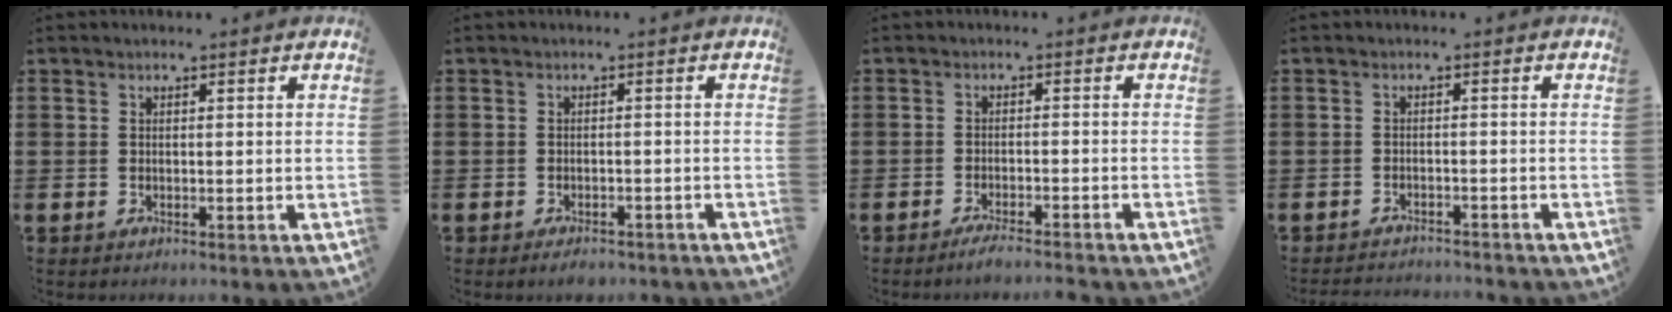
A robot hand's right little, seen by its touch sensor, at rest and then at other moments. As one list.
[{"total": 1.5, "force": [-1.3, 0.3, 0.5], "torque": [-0.012, -0.001, -0.027]}, {"total": 2.2, "force": [-1.9, 0.0, 1.0], "torque": [-0.016, 0.004, -0.037]}, {"total": 1.8, "force": [-1.8, 0.0, -0.1], "torque": [-0.004, 0.002, -0.038]}]